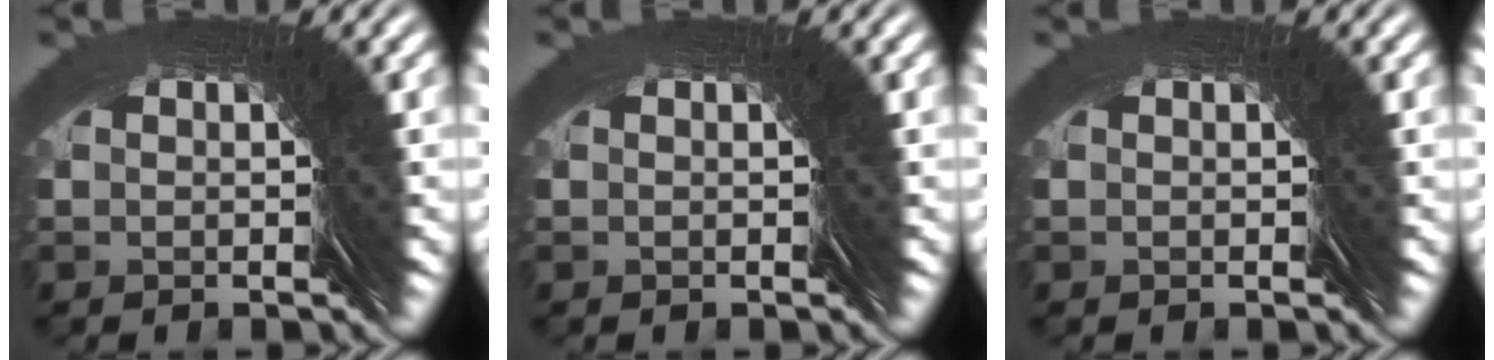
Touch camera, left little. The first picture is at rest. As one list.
[{"total": 0.0}, {"total": 0.0}]